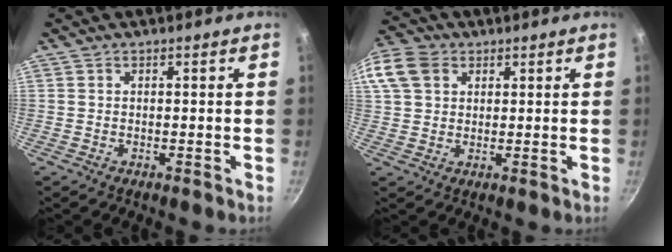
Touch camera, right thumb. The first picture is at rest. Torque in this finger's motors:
{"motor_torque": [-0.11, 0.54, 0.59, -0.56, 0.20]}